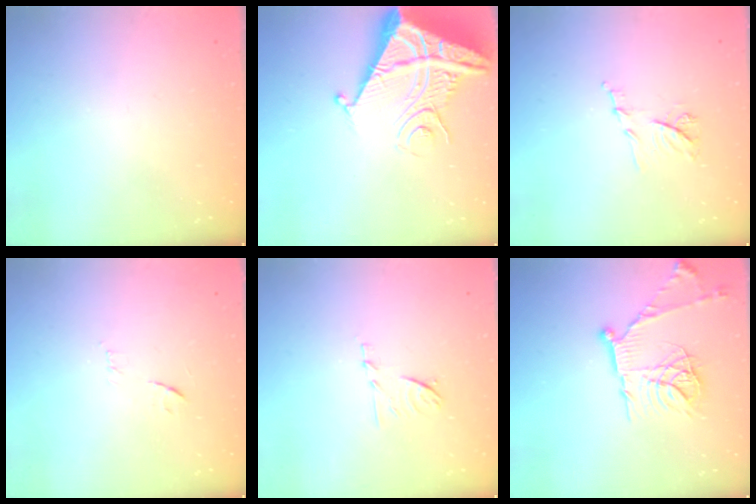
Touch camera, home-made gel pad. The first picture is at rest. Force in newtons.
{"total": 13.1, "press": 13.0, "slide": 1.6}
{"total": 7.3, "press": 7.2, "slide": 0.9}
{"total": 8.1, "press": 8.0, "slide": 0.7}
{"total": 6.9, "press": 6.8, "slide": 1.0}
{"total": 18.9, "press": 18.8, "slide": 1.9}